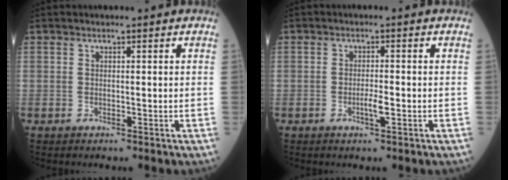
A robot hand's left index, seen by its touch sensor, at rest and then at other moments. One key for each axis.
{"total": 2.0, "fx": -0.9, "fy": 0.1, "fz": 1.8, "tx": -0.033, "ty": -0.005, "tz": -0.016}